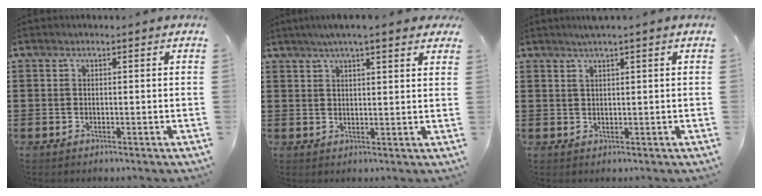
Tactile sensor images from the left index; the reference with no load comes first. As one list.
[{"total": 4.4, "force": [3.5, 0.3, 2.7], "torque": [-0.061, 0.003, 0.063]}, {"total": 1.6, "force": [1.0, -0.1, 1.1], "torque": [-0.023, 0.001, 0.019]}]